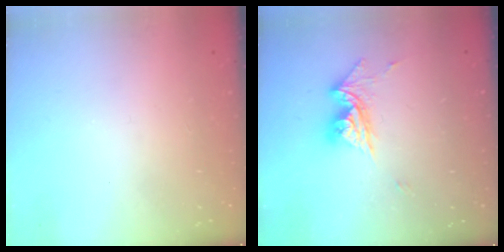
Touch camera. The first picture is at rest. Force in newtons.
{"total": 11.2, "press": 11.1, "slide": 1.1}